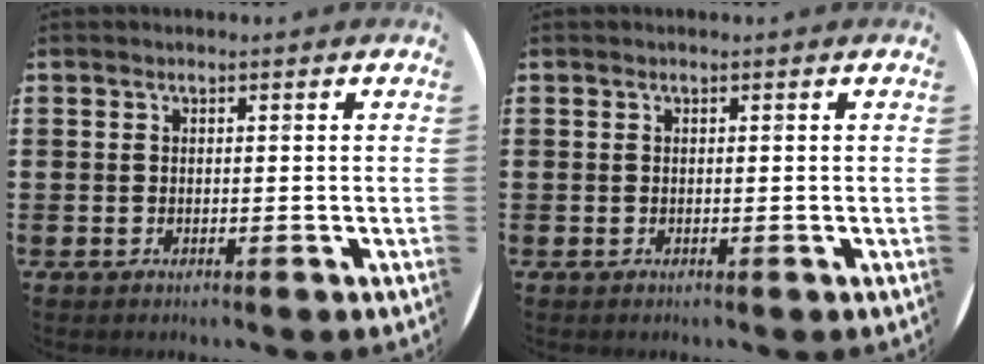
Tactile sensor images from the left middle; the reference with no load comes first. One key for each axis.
{"total": 0.0}